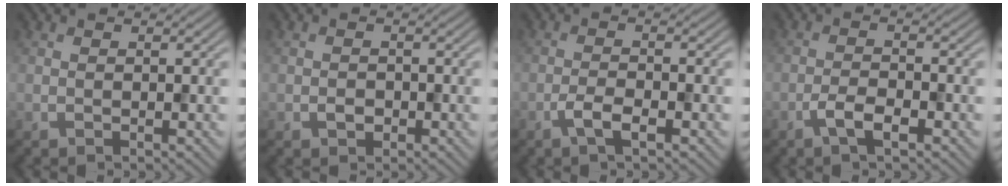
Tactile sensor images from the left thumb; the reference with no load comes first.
{"total": 1.4, "force": [-0.6, 1.1, 0.6], "torque": [-0.010, -0.002, -0.013]}
{"total": 2.8, "force": [-1.6, 0.8, 2.1], "torque": [-0.047, 0.002, -0.035]}
{"total": 3.2, "force": [-1.9, 1.0, 2.4], "torque": [-0.051, 0.002, -0.041]}